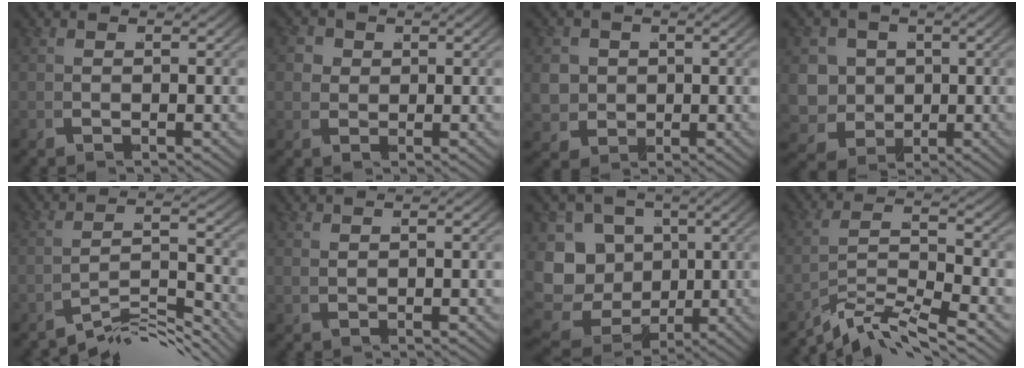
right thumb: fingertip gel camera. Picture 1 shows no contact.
{"total": 3.2, "force": [0.7, 2.8, 1.4], "torque": [-0.036, -0.015, 0.014]}
{"total": 6.1, "force": [-0.1, 5.4, 2.9], "torque": [-0.084, -0.039, 0.007]}
{"total": 10.5, "force": [-1.9, 9.0, 5.1], "torque": [-0.128, -0.054, -0.028]}
{"total": 6.0, "force": [-5.6, 0.7, 2.1], "torque": [-0.026, -0.002, -0.097]}
{"total": 0.6, "force": [0.6, 0.0, 0.2], "torque": [0.000, -0.001, 0.017]}
{"total": 13.8, "force": [-1.4, 12.0, 6.7], "torque": [-0.166, -0.041, -0.028]}
{"total": 4.6, "force": [-3.5, 1.0, 2.8], "torque": [-0.061, -0.009, -0.065]}